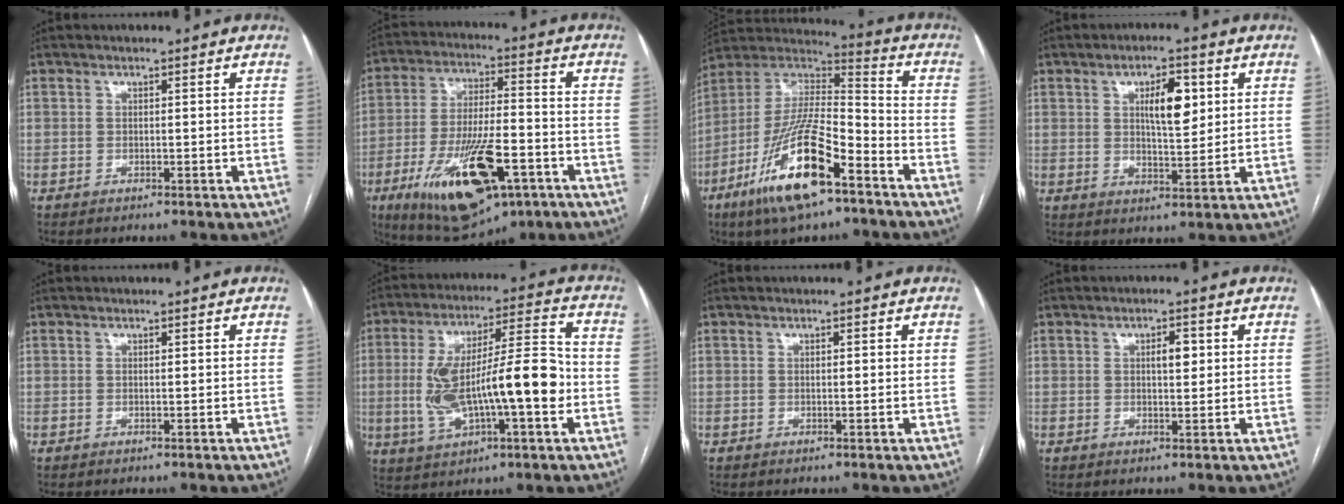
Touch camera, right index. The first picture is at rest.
{"total": 19.5, "force": [-8.8, 6.2, 16.2], "torque": [-0.299, -0.021, -0.135]}
{"total": 20.1, "force": [-10.7, 4.7, 16.4], "torque": [-0.334, -0.024, -0.192]}
{"total": 7.3, "force": [2.3, 2.3, 6.5], "torque": [-0.107, 0.005, 0.041]}
{"total": 0.0}
{"total": 17.2, "force": [-2.3, 3.8, 16.6], "torque": [-0.309, 0.022, -0.029]}
{"total": 0.7, "force": [0.2, 0.2, 0.7], "torque": [-0.015, 0.002, 0.003]}
{"total": 2.9, "force": [0.8, 1.1, 2.6], "torque": [-0.042, 0.003, 0.012]}